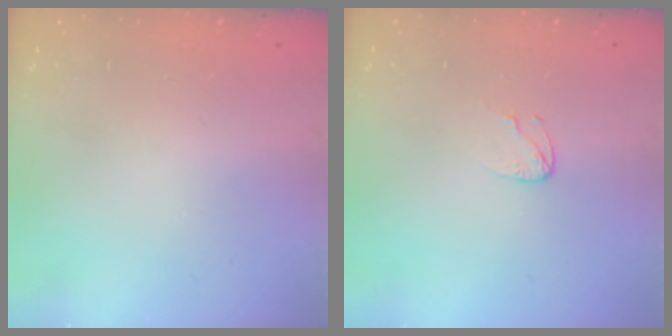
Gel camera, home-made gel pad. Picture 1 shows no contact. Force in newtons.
{"total": 3.9, "press": 3.9, "slide": 0.3}